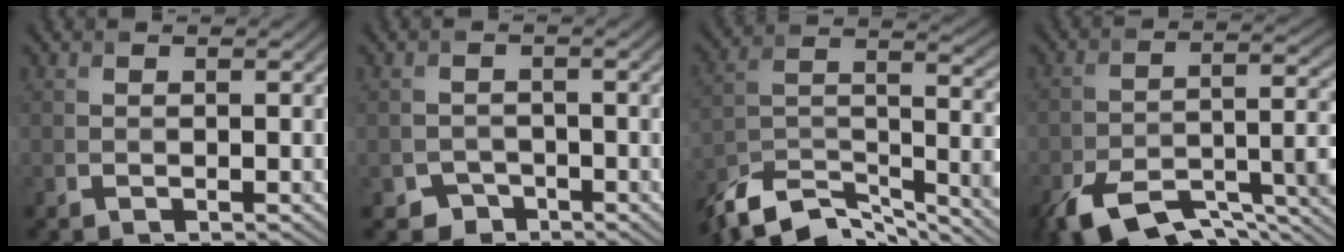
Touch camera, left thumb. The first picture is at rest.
{"total": 2.3, "force": [-1.7, 1.5, 0.4], "torque": [-0.001, -0.002, -0.034]}
{"total": 12.2, "force": [-8.6, 4.6, 7.4], "torque": [-0.154, -0.010, -0.155]}
{"total": 12.9, "force": [-8.9, 4.4, 8.2], "torque": [-0.150, -0.013, -0.153]}